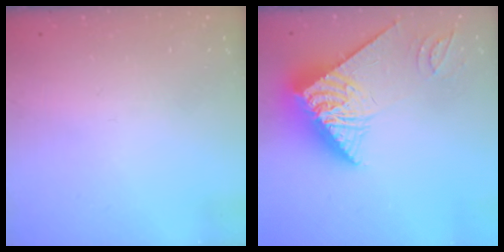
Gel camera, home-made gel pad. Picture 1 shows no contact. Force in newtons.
{"total": 9.1, "press": 8.9, "slide": 2.1}